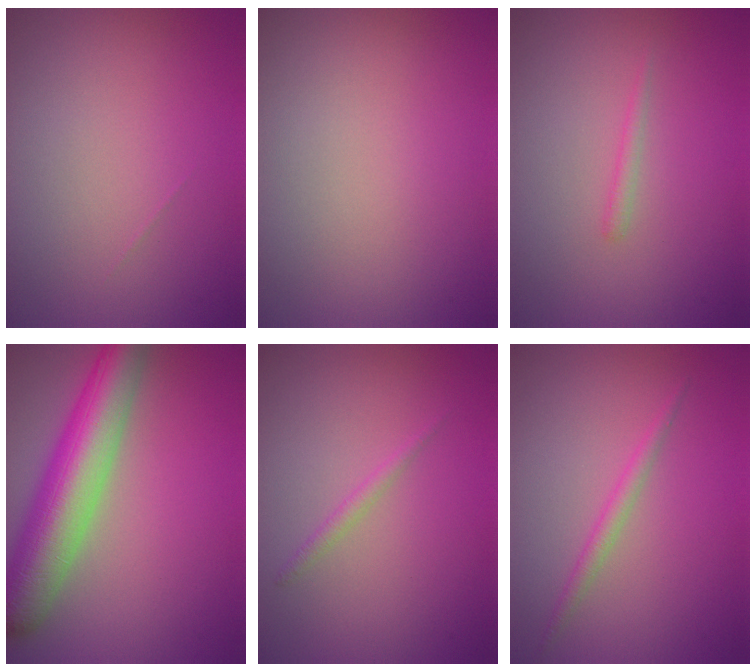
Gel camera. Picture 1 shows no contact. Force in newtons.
{"total": 0.0}
{"total": 0.8, "press": 0.8, "slide": 0.1}
{"total": 8.6, "press": 8.6, "slide": 0.5}
{"total": 0.9, "press": 0.9, "slide": 0.1}
{"total": 1.4, "press": 1.4, "slide": 0.1}